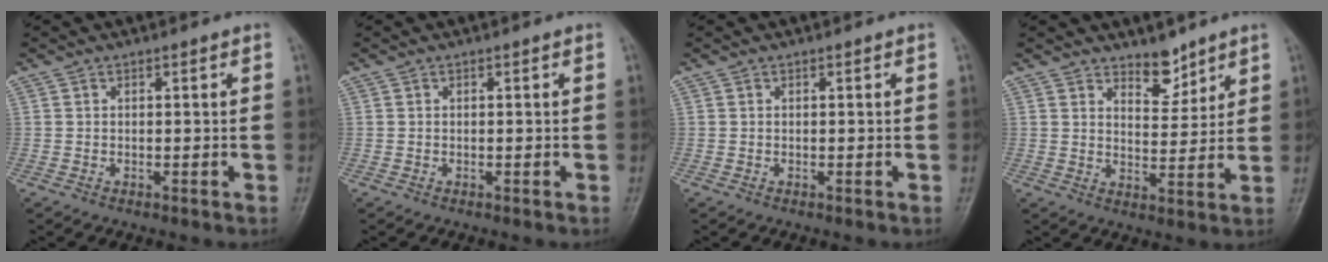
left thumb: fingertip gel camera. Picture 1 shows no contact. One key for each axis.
{"total": 0.0}
{"total": 0.0}
{"total": 5.5, "fx": 4.4, "fy": 2.5, "fz": 2.2, "tx": -0.010, "ty": -0.038, "tz": 0.073}